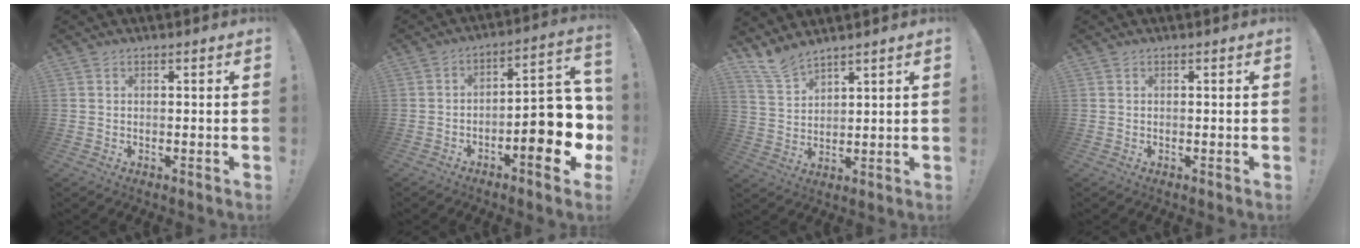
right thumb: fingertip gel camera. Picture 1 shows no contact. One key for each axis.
{"total": 16.2, "fx": -5.3, "fy": 5.8, "fz": 14.2, "tx": -0.164, "ty": 0.027, "tz": -0.077}
{"total": 6.9, "fx": 6.2, "fy": 1.6, "fz": 2.4, "tx": -0.058, "ty": -0.036, "tz": 0.120}
{"total": 0.0}